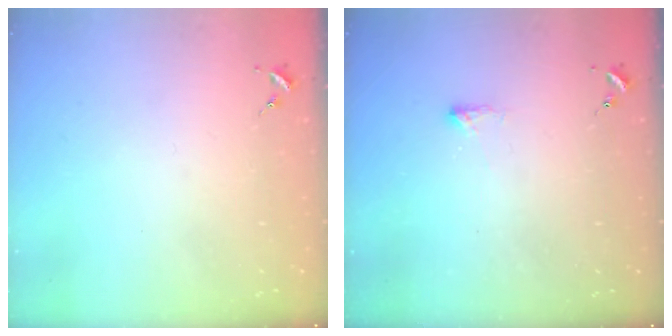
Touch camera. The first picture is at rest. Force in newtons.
{"total": 3.2, "press": 3.1, "slide": 0.8}